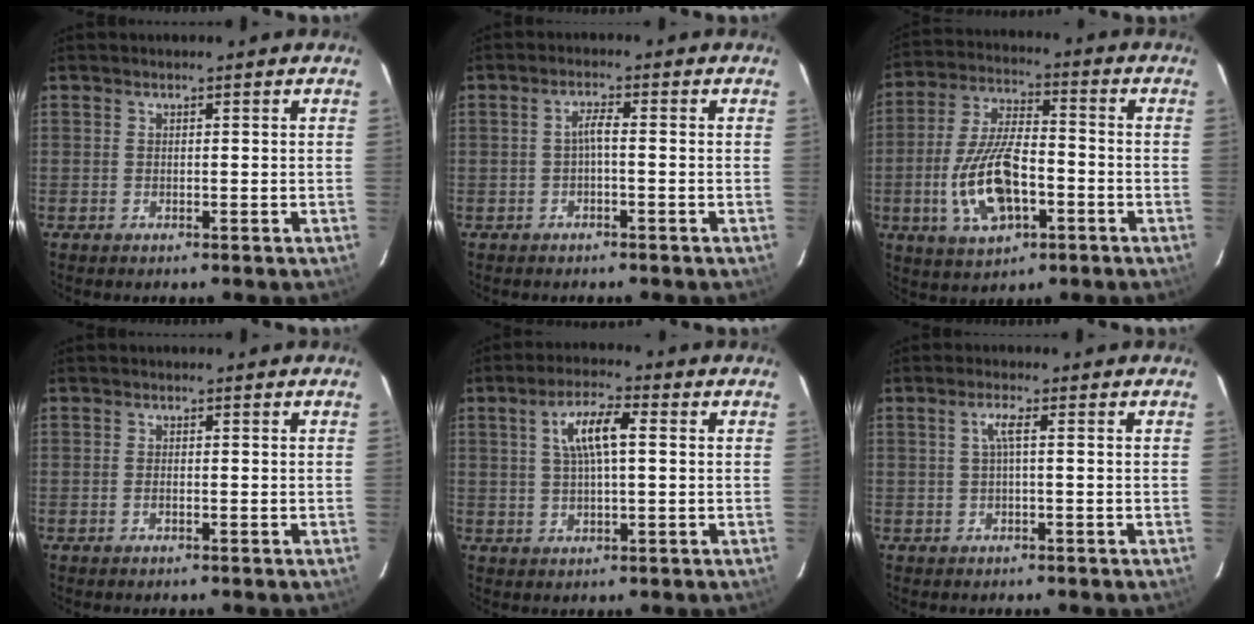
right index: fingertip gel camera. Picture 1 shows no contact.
{"total": 2.0, "force": [-0.7, 0.2, 1.9], "torque": [-0.038, 0.007, -0.012]}
{"total": 14.6, "force": [-4.4, 6.4, 12.3], "torque": [-0.259, 0.000, -0.076]}
{"total": 0.9, "force": [-0.4, 0.2, 0.7], "torque": [-0.016, 0.002, -0.007]}
{"total": 7.3, "force": [1.6, 2.1, 6.8], "torque": [-0.127, 0.013, 0.033]}
{"total": 2.2, "force": [0.1, -0.1, 2.2], "torque": [-0.044, 0.005, 0.000]}